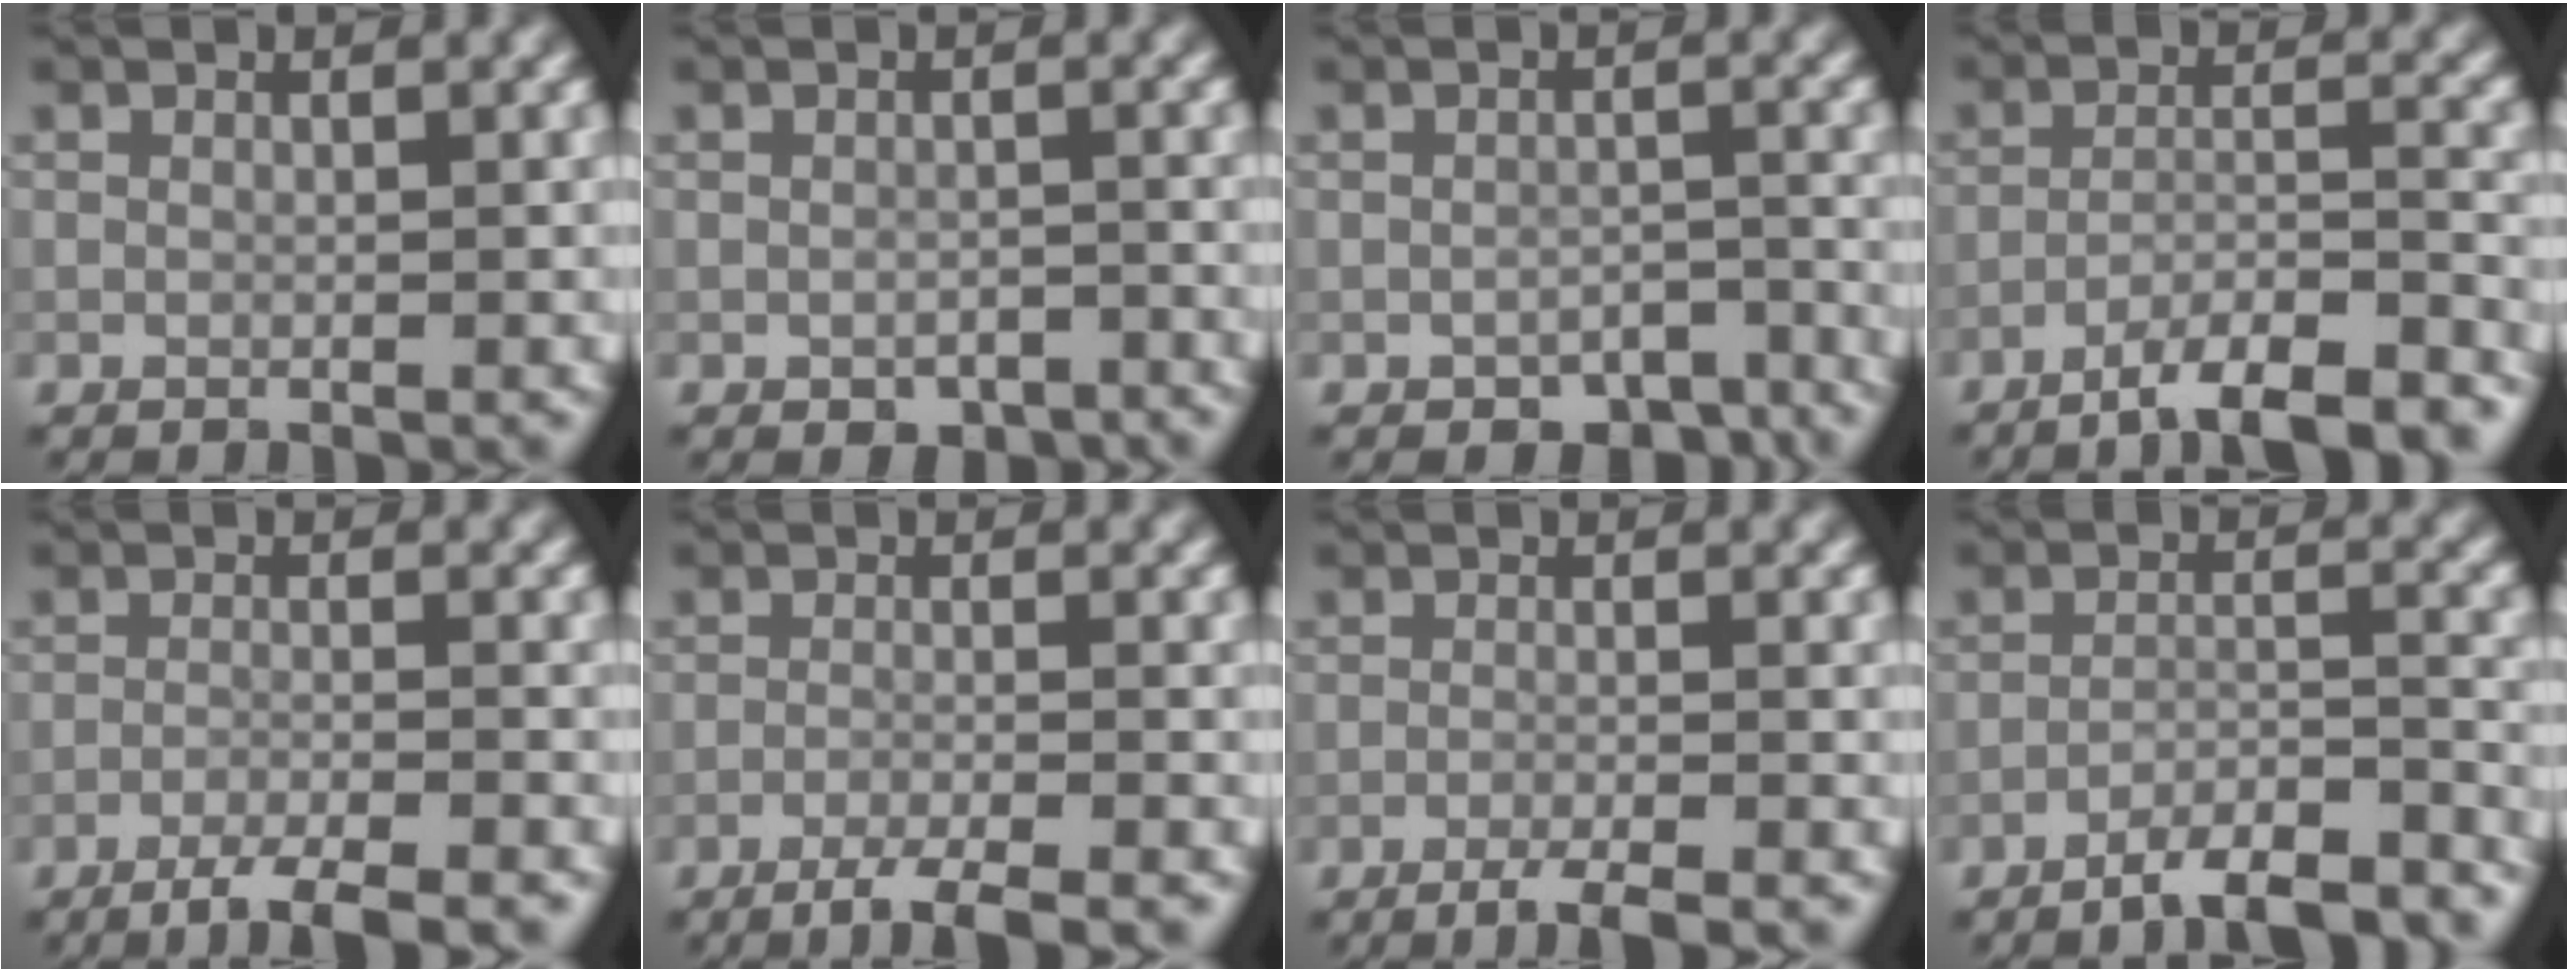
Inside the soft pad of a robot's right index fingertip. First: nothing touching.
{"total": 2.0, "force": [-1.2, 1.1, 1.1], "torque": [-0.018, -0.005, -0.015]}
{"total": 3.1, "force": [-2.3, 1.5, 1.4], "torque": [-0.020, -0.004, -0.031]}
{"total": 9.7, "force": [-8.0, 2.1, 5.0], "torque": [-0.063, 0.000, -0.111]}
{"total": 4.5, "force": [-3.4, 0.6, 2.9], "torque": [-0.049, 0.000, -0.067]}
{"total": 4.1, "force": [-2.9, 0.6, 2.7], "torque": [-0.044, -0.001, -0.061]}
{"total": 3.3, "force": [-2.4, 0.5, 2.2], "torque": [-0.034, -0.001, -0.050]}
{"total": 8.1, "force": [-7.0, 1.6, 3.8], "torque": [-0.049, 0.001, -0.106]}